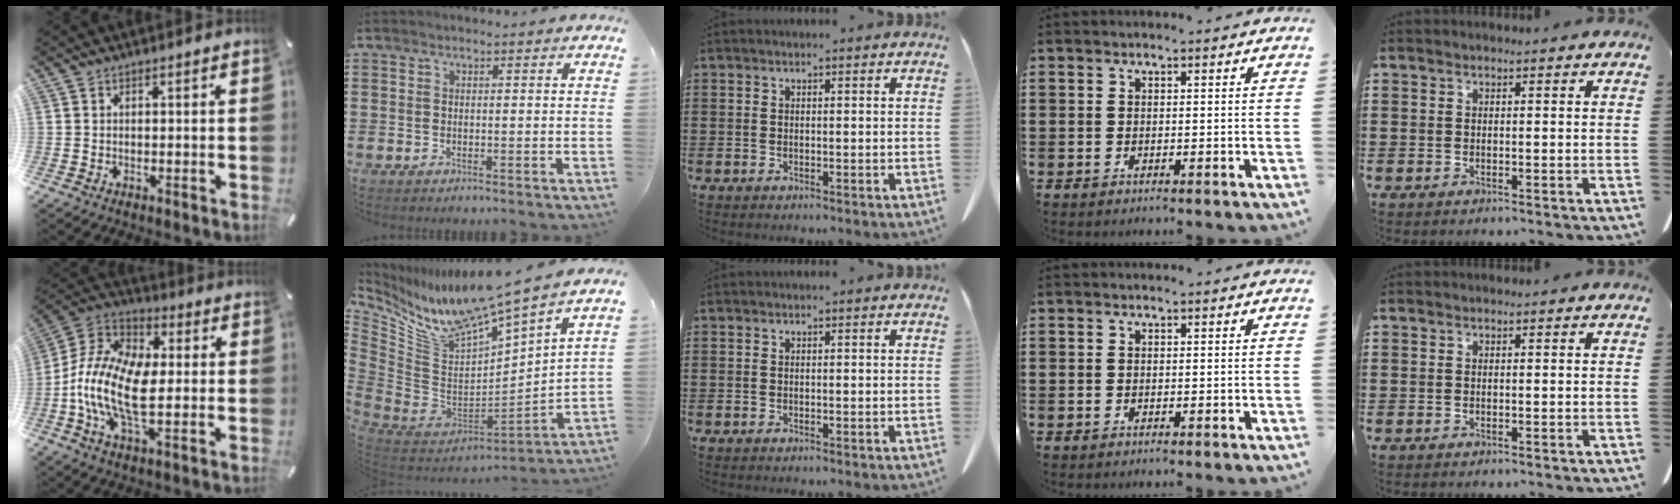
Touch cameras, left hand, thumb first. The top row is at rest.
{"thumb": {"total": 14.3, "force": [-3.2, 7.6, 11.7], "torque": [-0.274, -0.013, -0.066]}, "index": {"total": 10.6, "force": [9.3, 0.8, 4.9], "torque": [-0.140, -0.080, 0.156]}}